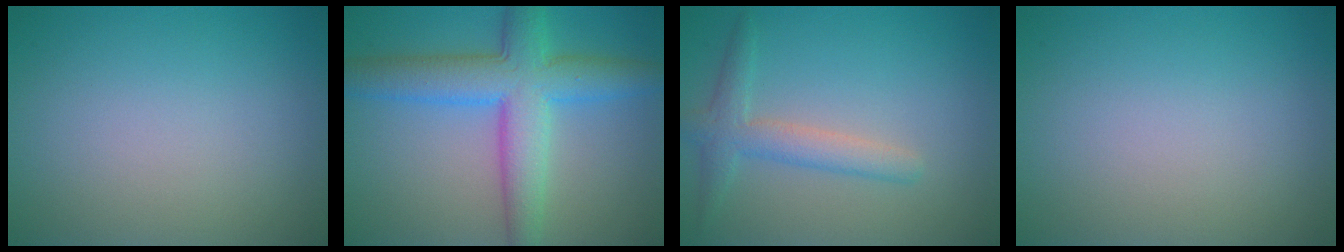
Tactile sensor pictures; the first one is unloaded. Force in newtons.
{"total": 7.3, "press": 7.3, "slide": 0.1}
{"total": 2.9, "press": 2.9, "slide": 0.1}
{"total": 0.0}